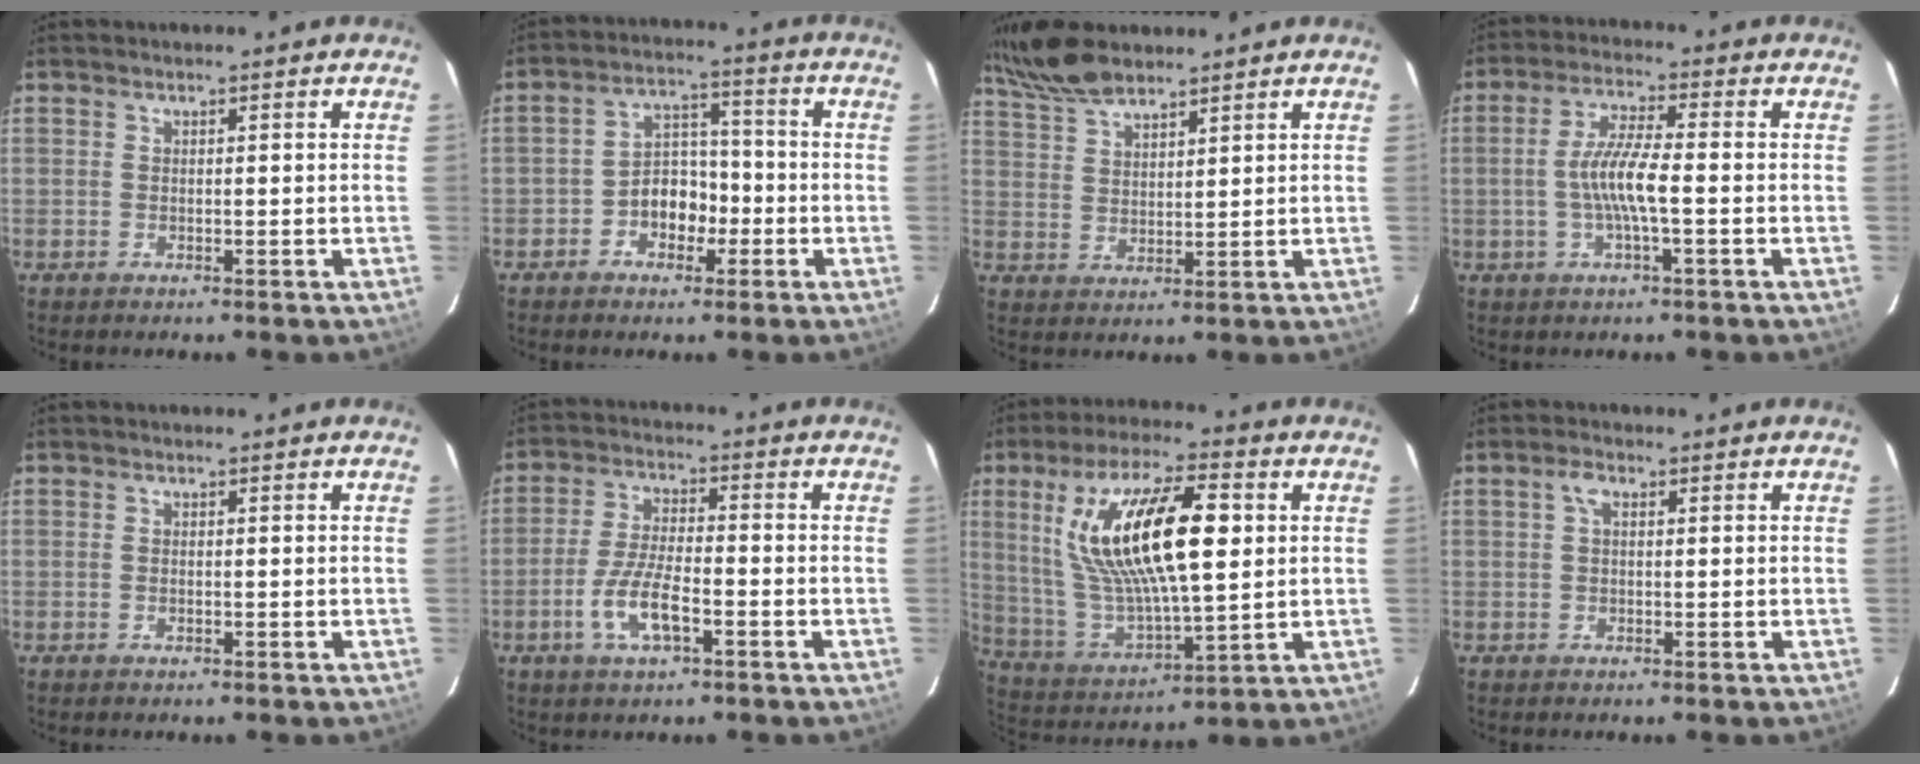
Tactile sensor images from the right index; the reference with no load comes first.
{"total": 6.6, "force": [-2.8, 4.9, 3.5], "torque": [-0.059, 0.023, -0.045]}
{"total": 8.8, "force": [7.5, 2.2, 4.1], "torque": [-0.091, 0.024, 0.146]}
{"total": 7.4, "force": [-1.3, 0.7, 7.2], "torque": [-0.145, 0.003, -0.026]}
{"total": 0.5, "force": [-0.1, 0.3, 0.4], "torque": [-0.007, 0.002, -0.003]}
{"total": 8.4, "force": [-3.5, 2.6, 7.2], "torque": [-0.149, 0.000, -0.066]}
{"total": 21.3, "force": [5.6, 6.8, 19.4], "torque": [-0.369, 0.008, 0.116]}
{"total": 1.9, "force": [0.6, 1.0, 1.5], "torque": [-0.030, 0.008, 0.009]}